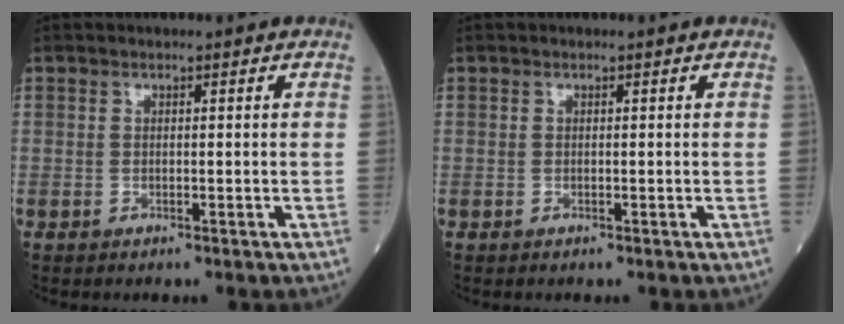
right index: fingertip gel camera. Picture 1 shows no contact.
{"total": 0.0}